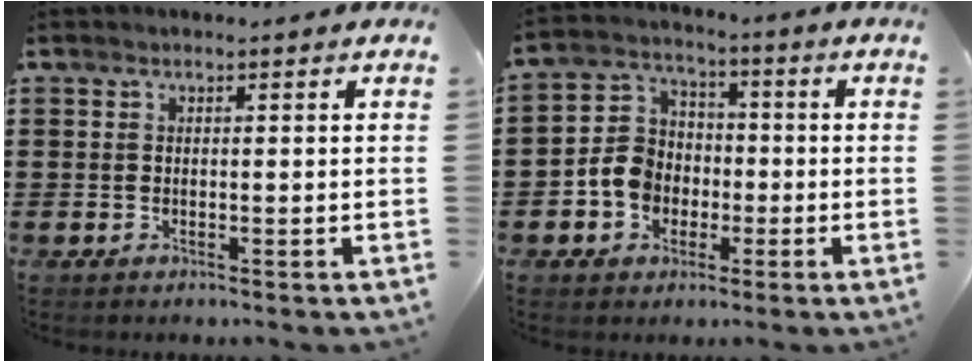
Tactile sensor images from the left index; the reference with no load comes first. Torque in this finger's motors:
{"motor_torque": [0.52, 0.36, 0.32, 0.07]}